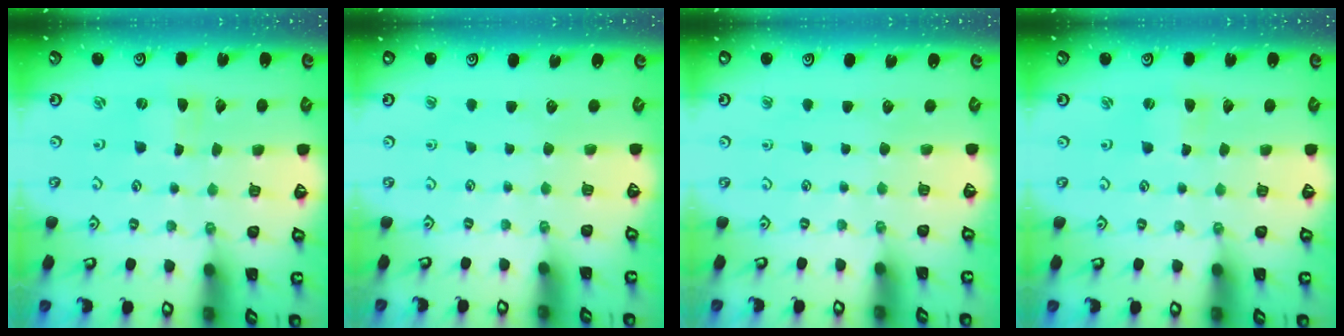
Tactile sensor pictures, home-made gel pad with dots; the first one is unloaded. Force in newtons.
{"total": 0.0}
{"total": 0.0}
{"total": 1.9, "press": 1.9, "slide": 0.4}